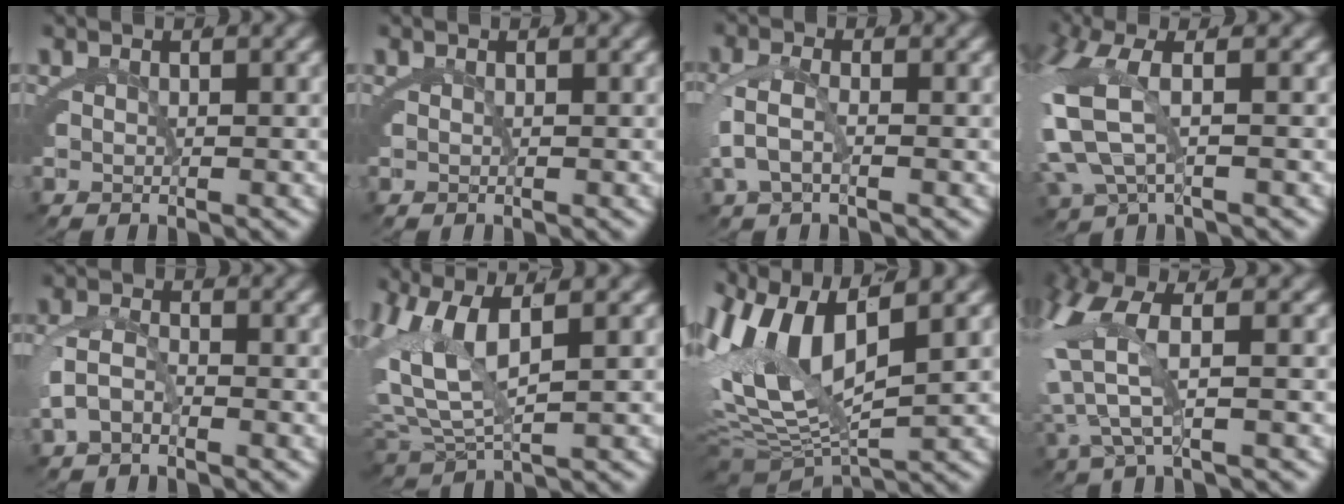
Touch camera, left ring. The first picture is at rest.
{"total": 0.0}
{"total": 2.4, "force": [-0.3, 0.8, 2.2], "torque": [-0.061, -0.007, 0.000]}
{"total": 6.0, "force": [0.4, 2.8, 5.2], "torque": [-0.142, -0.009, 0.018]}
{"total": 2.1, "force": [-0.8, 1.0, 1.7], "torque": [-0.041, -0.005, -0.010]}
{"total": 7.6, "force": [1.9, 4.6, 5.7], "torque": [-0.140, -0.006, 0.040]}
{"total": 11.1, "force": [0.8, 7.1, 8.5], "torque": [-0.184, -0.023, 0.028]}
{"total": 7.4, "force": [1.3, 3.3, 6.4], "torque": [-0.162, -0.008, 0.027]}